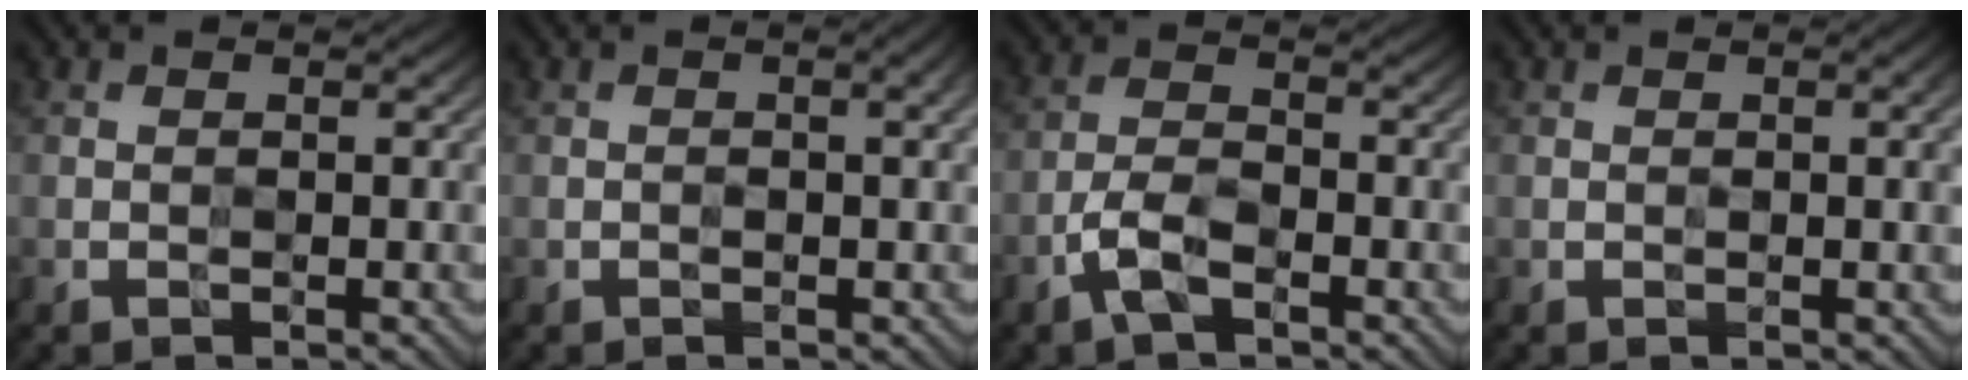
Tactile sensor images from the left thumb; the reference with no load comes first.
{"total": 2.1, "force": [0.4, 0.5, 2.0], "torque": [-0.029, 0.003, 0.001]}
{"total": 4.2, "force": [-2.3, 1.7, 3.1], "torque": [-0.072, 0.003, -0.057]}
{"total": 2.0, "force": [0.4, 0.3, 1.9], "torque": [-0.028, 0.002, 0.006]}